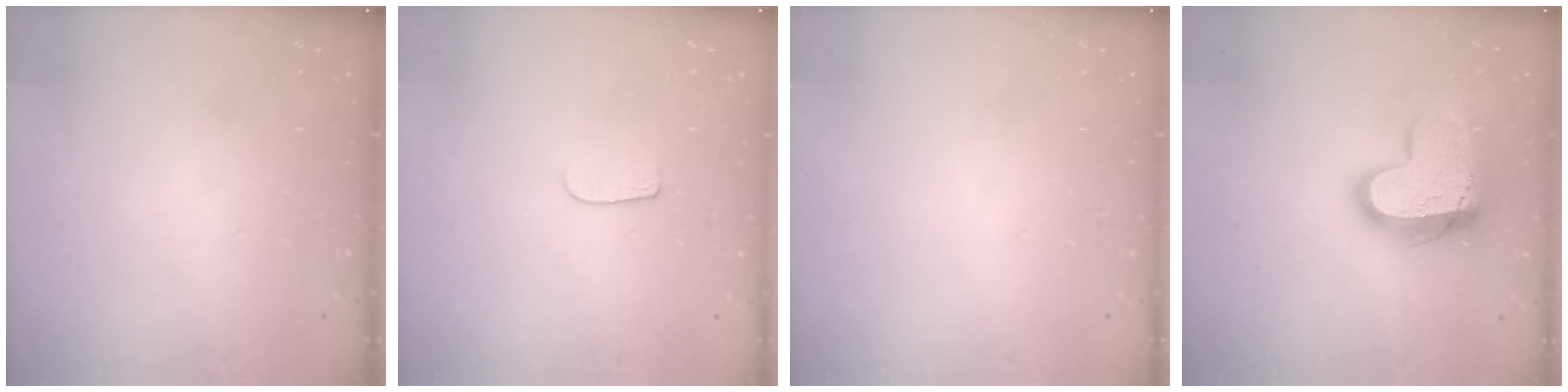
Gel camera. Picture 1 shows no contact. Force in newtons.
{"total": 5.3, "press": 5.2, "slide": 0.6}
{"total": 0.0}
{"total": 16.2, "press": 16.1, "slide": 1.4}